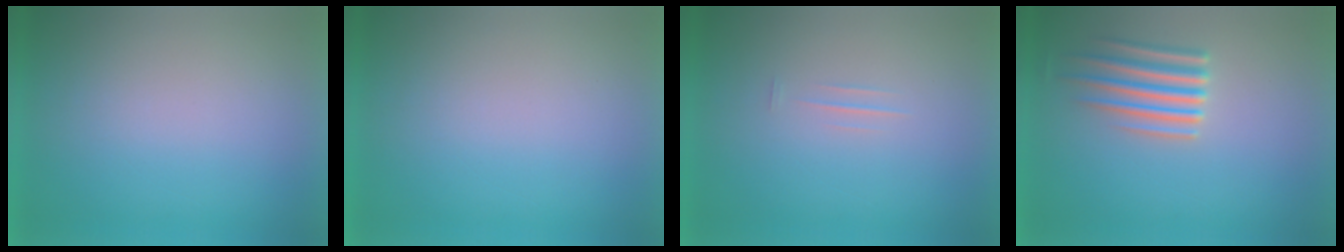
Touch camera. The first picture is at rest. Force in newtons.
{"total": 0.0}
{"total": 1.3}
{"total": 4.0}